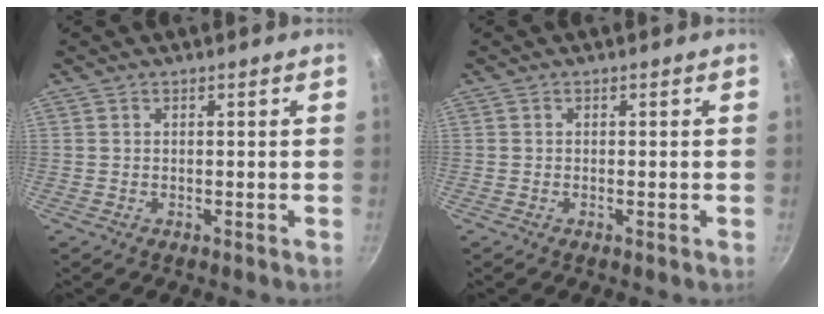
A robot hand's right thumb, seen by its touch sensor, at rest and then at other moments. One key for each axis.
{"total": 0.9, "fx": -0.3, "fy": 0.3, "fz": 0.8, "tx": -0.016, "ty": 0.003, "tz": -0.007}